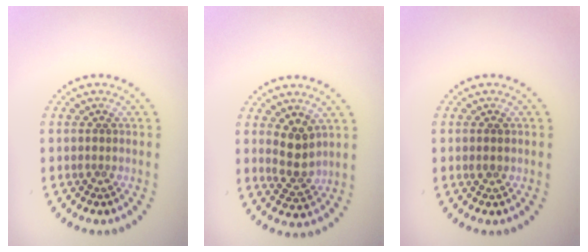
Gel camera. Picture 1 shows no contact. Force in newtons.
{"total": 2.8, "press": 2.7, "slide": 1.0}
{"total": 1.1, "press": 1.1, "slide": 0.2}